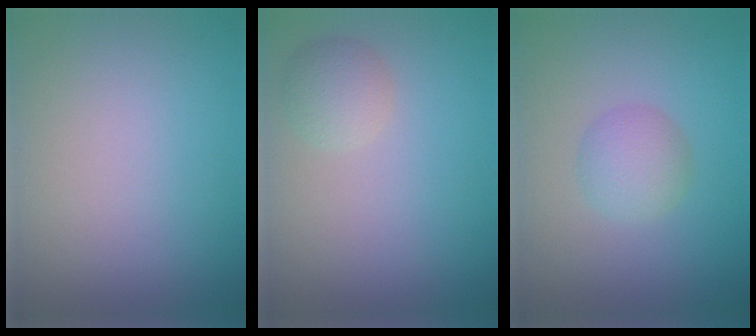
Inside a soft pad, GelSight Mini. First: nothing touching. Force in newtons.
{"total": 2.1, "press": 2.1, "slide": 0.0}
{"total": 2.4, "press": 2.4, "slide": 0.1}